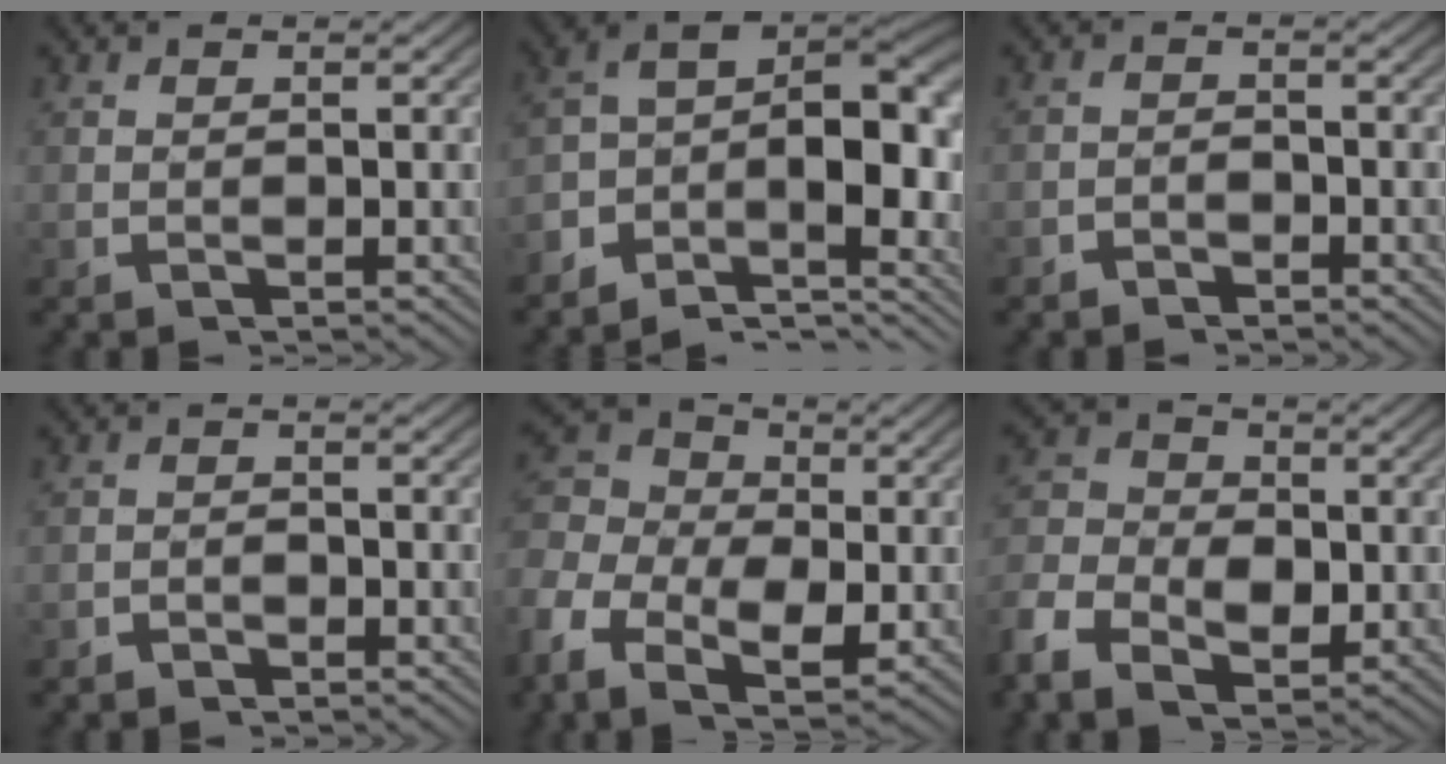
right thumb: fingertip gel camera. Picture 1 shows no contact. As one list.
[{"total": 12.8, "force": [-0.9, 7.8, 10.1], "torque": [-0.172, -0.015, -0.017]}, {"total": 2.1, "force": [-1.9, 0.9, 0.0], "torque": [0.006, -0.009, -0.035]}, {"total": 1.7, "force": [-1.6, 0.7, 0.0], "torque": [0.005, -0.008, -0.030]}, {"total": 10.3, "force": [1.1, 7.5, 7.0], "torque": [-0.136, -0.018, 0.015]}, {"total": 6.4, "force": [-1.2, 4.8, 4.0], "torque": [-0.075, -0.014, -0.023]}]